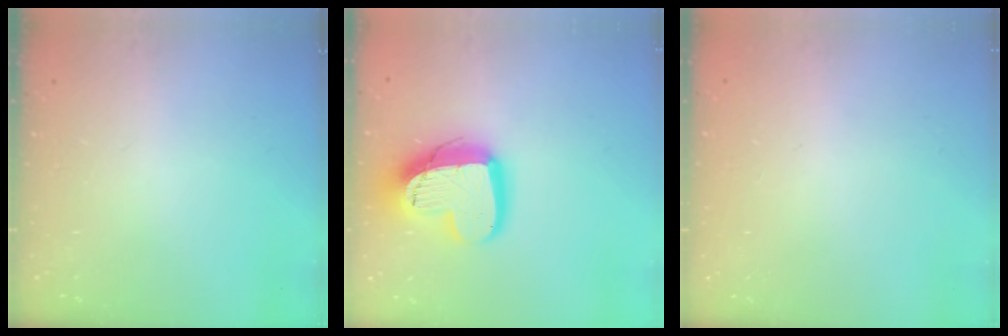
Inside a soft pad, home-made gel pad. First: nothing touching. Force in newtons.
{"total": 16.8, "press": 16.7, "slide": 1.5}
{"total": 0.0}